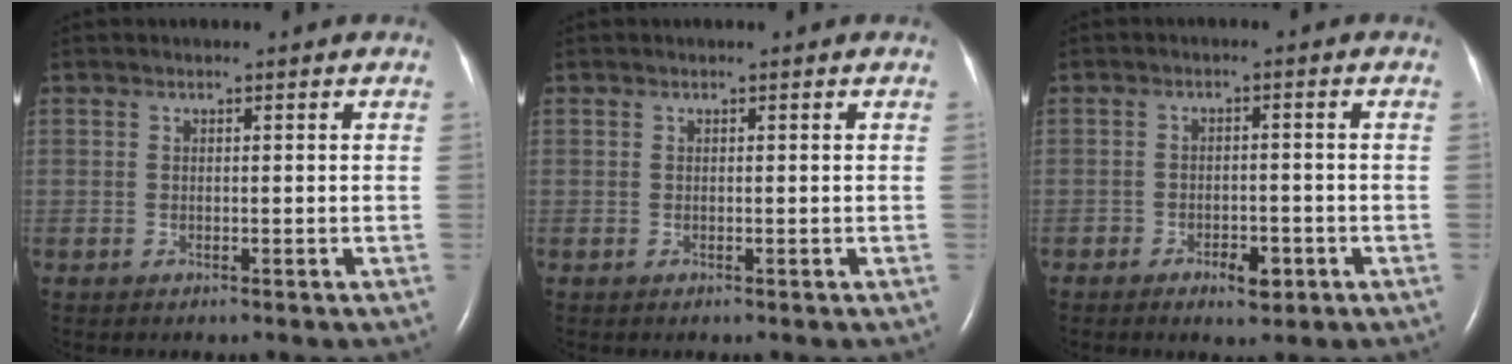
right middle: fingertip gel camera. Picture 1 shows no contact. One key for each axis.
{"total": 0.0}
{"total": 3.5, "fx": -1.9, "fy": 1.6, "fz": 2.4, "tx": -0.036, "ty": 0.004, "tz": -0.026}